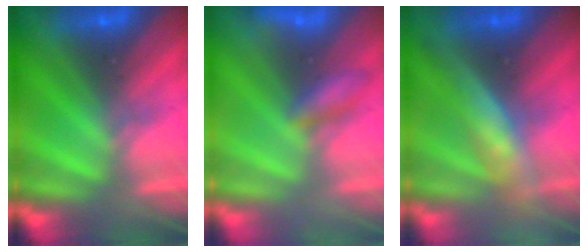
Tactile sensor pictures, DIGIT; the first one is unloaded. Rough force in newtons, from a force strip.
{"total": 2.1}
{"total": 4.5}